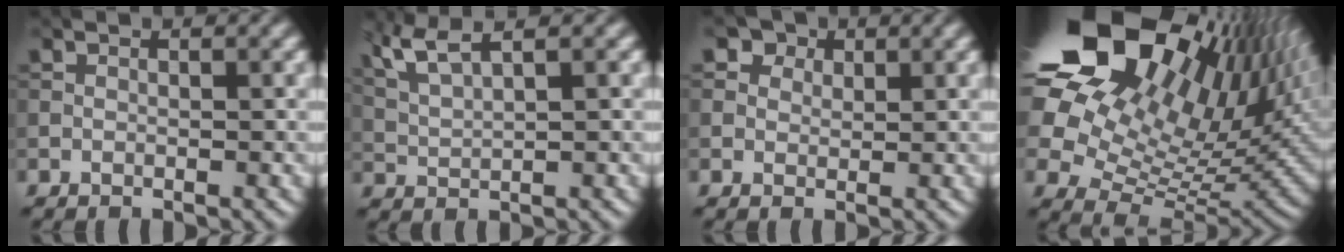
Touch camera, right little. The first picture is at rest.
{"total": 4.1, "force": [2.7, 0.9, 2.9], "torque": [-0.066, 0.014, 0.060]}
{"total": 3.6, "force": [2.2, 2.4, 1.4], "torque": [-0.037, -0.001, 0.025]}
{"total": 20.9, "force": [10.6, 11.3, 14.1], "torque": [-0.264, 0.040, 0.178]}